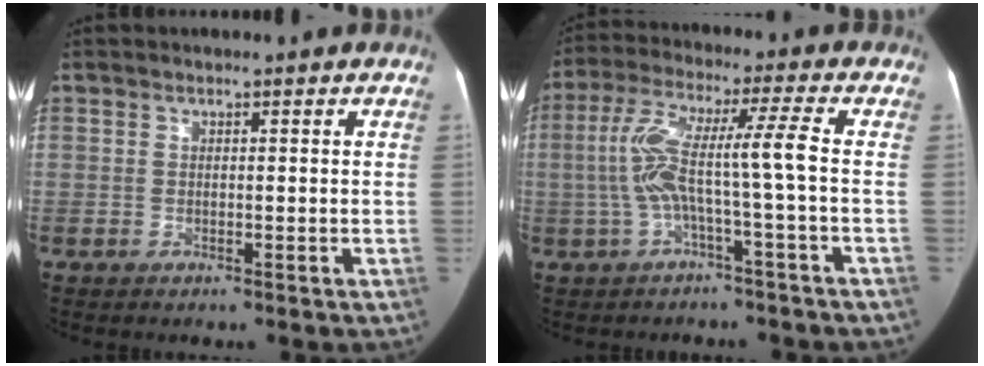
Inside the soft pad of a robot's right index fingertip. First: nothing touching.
{"total": 9.1, "force": [-1.3, -1.0, 8.9], "torque": [-0.183, 0.033, -0.023]}